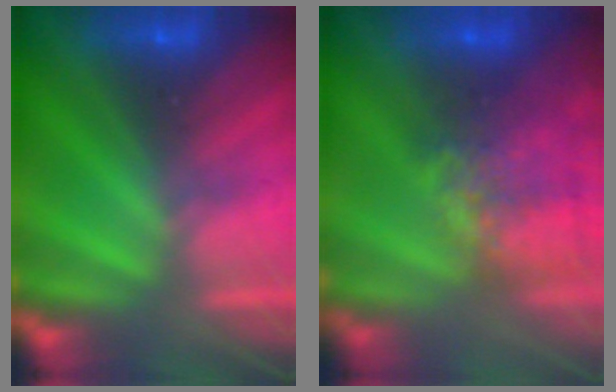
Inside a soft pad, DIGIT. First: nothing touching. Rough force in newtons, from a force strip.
{"total": 9.3}